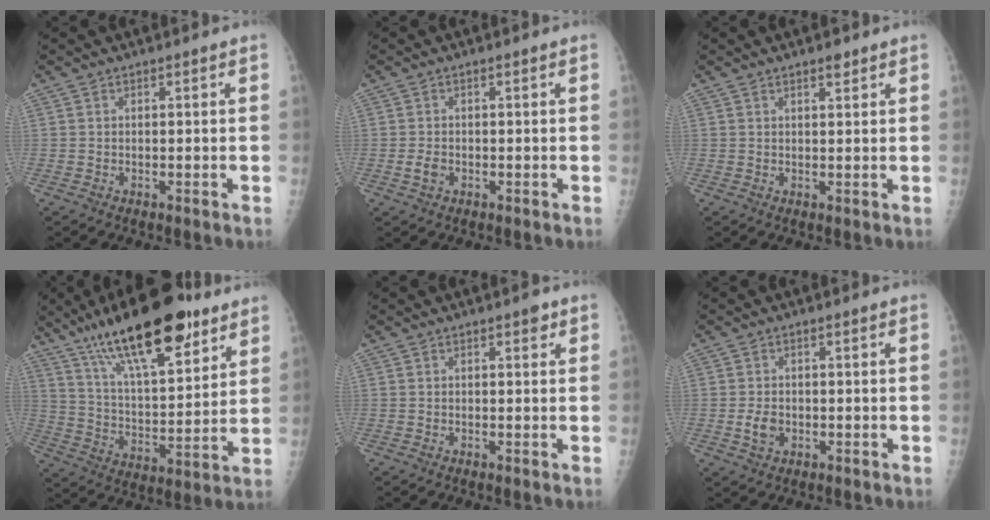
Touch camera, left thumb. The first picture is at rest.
{"total": 1.9, "force": [-0.6, 1.3, 1.2], "torque": [-0.023, 0.001, -0.010]}
{"total": 1.7, "force": [1.3, 0.6, 1.0], "torque": [-0.010, -0.008, 0.019]}
{"total": 24.2, "force": [15.2, 8.3, 16.9], "torque": [-0.253, -0.048, 0.257]}
{"total": 1.4, "force": [0.8, 0.6, 0.9], "torque": [-0.005, -0.001, 0.007]}
{"total": 3.0, "force": [-0.6, 2.2, 2.0], "torque": [-0.032, 0.001, -0.009]}